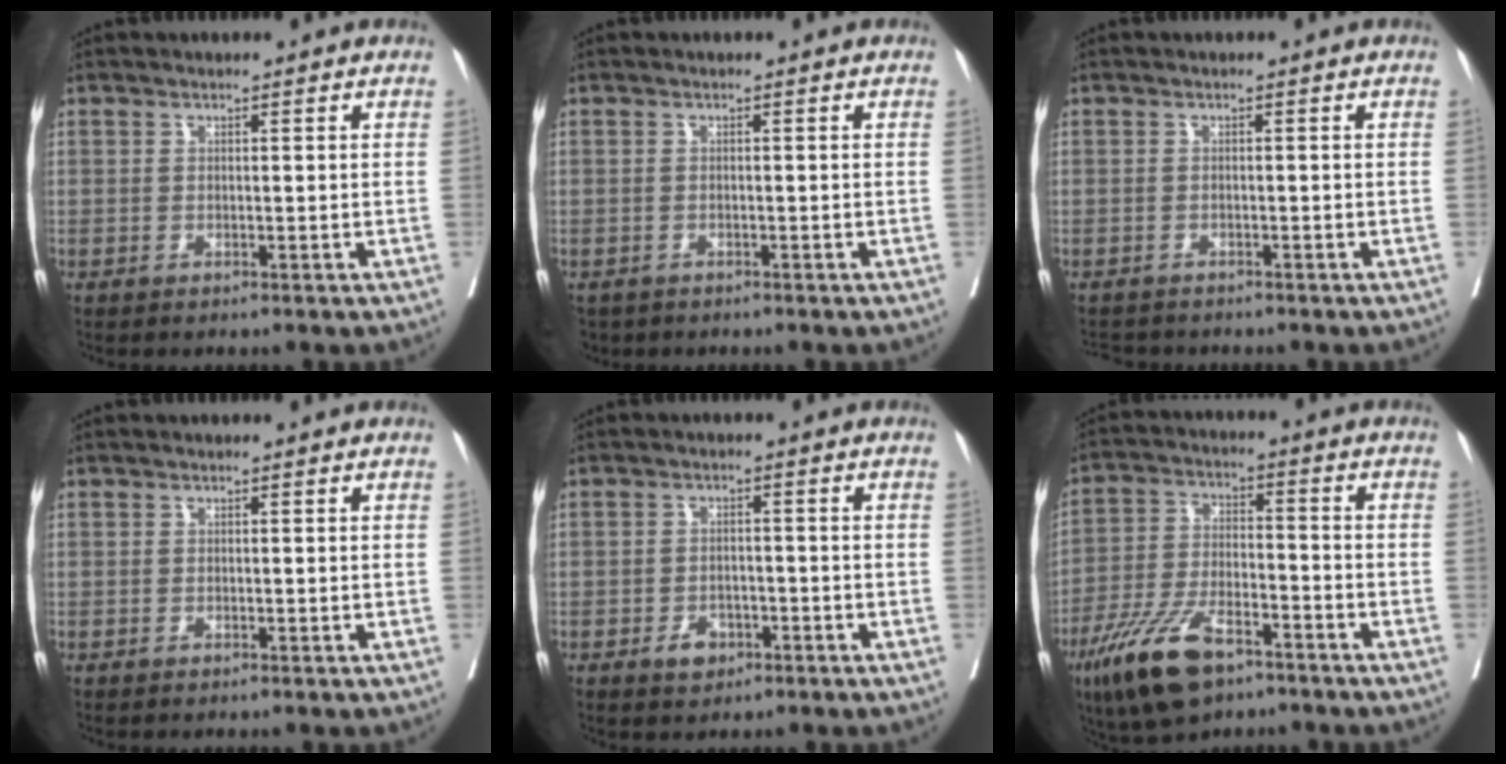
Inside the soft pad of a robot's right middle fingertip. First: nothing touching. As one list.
[{"total": 2.9, "force": [-2.2, 1.8, 0.5], "torque": [-0.008, -0.003, -0.036]}, {"total": 3.2, "force": [-3.0, 1.0, 0.4], "torque": [-0.003, -0.007, -0.048]}, {"total": 0.0}, {"total": 3.1, "force": [-1.7, 2.1, 1.5], "torque": [-0.020, 0.005, -0.020]}, {"total": 12.2, "force": [-7.8, 4.2, 8.4], "torque": [-0.172, -0.013, -0.142]}]